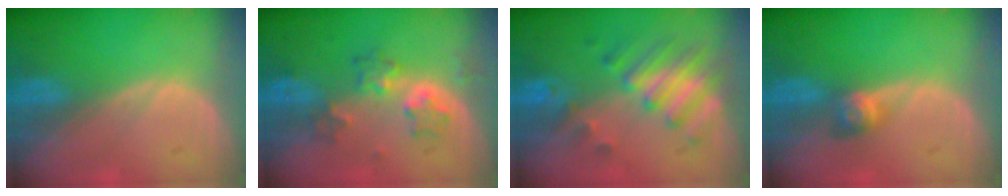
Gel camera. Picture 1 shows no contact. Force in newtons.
{"total": 5.3, "press": 5.2, "slide": 0.9}
{"total": 8.3, "press": 7.2, "slide": 4.0}
{"total": 2.9, "press": 2.5, "slide": 1.4}